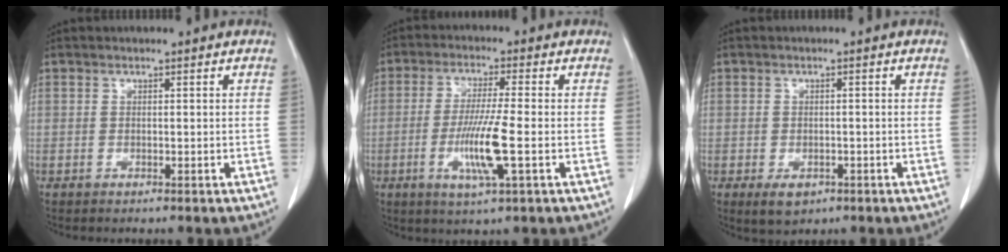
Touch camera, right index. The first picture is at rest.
{"total": 8.5, "force": [-2.2, -0.3, 8.2], "torque": [-0.161, -0.015, -0.042]}
{"total": 3.2, "force": [-1.6, 2.1, 1.8], "torque": [-0.029, -0.003, -0.015]}